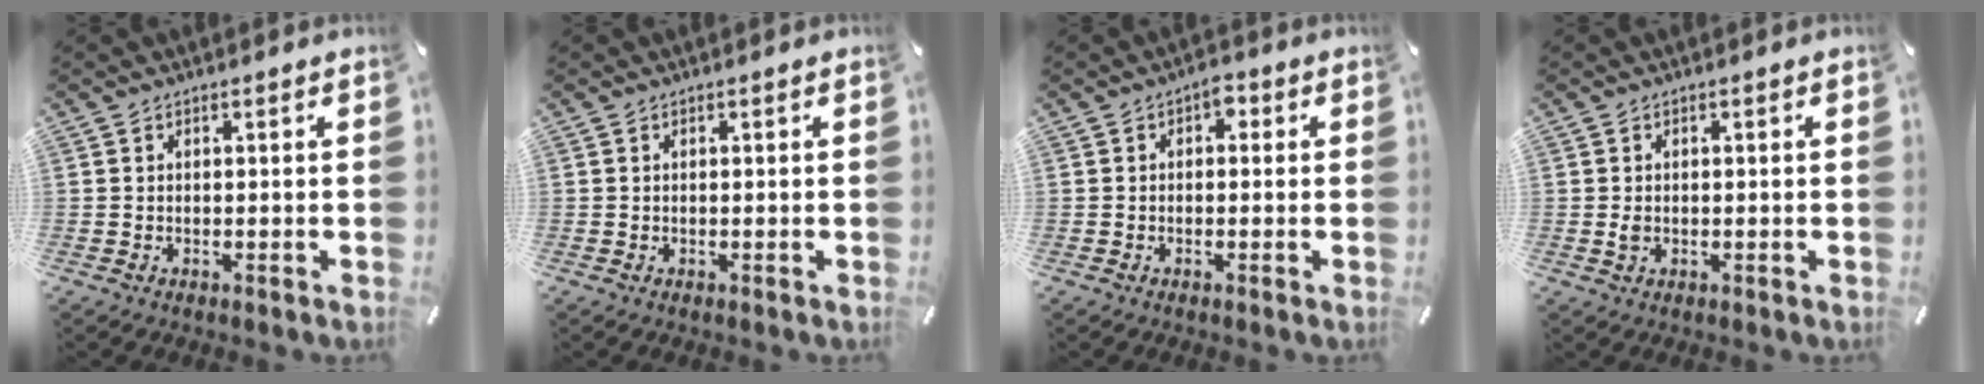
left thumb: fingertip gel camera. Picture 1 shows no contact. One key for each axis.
{"total": 0.0}
{"total": 2.1, "fx": -0.1, "fy": 1.5, "fz": 1.4, "tx": -0.014, "ty": 0.005, "tz": -0.009}
{"total": 1.5, "fx": -0.1, "fy": 1.0, "fz": 1.0, "tx": -0.021, "ty": 0.002, "tz": -0.003}